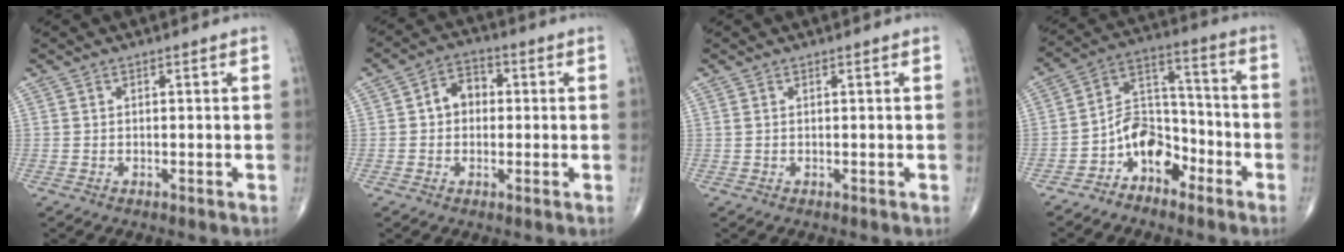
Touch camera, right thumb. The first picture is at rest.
{"total": 5.7, "force": [0.3, 4.5, 3.5], "torque": [-0.033, 0.022, -0.004]}
{"total": 0.0}
{"total": 9.6, "force": [-5.6, 6.3, 4.6], "torque": [-0.047, 0.080, -0.110]}